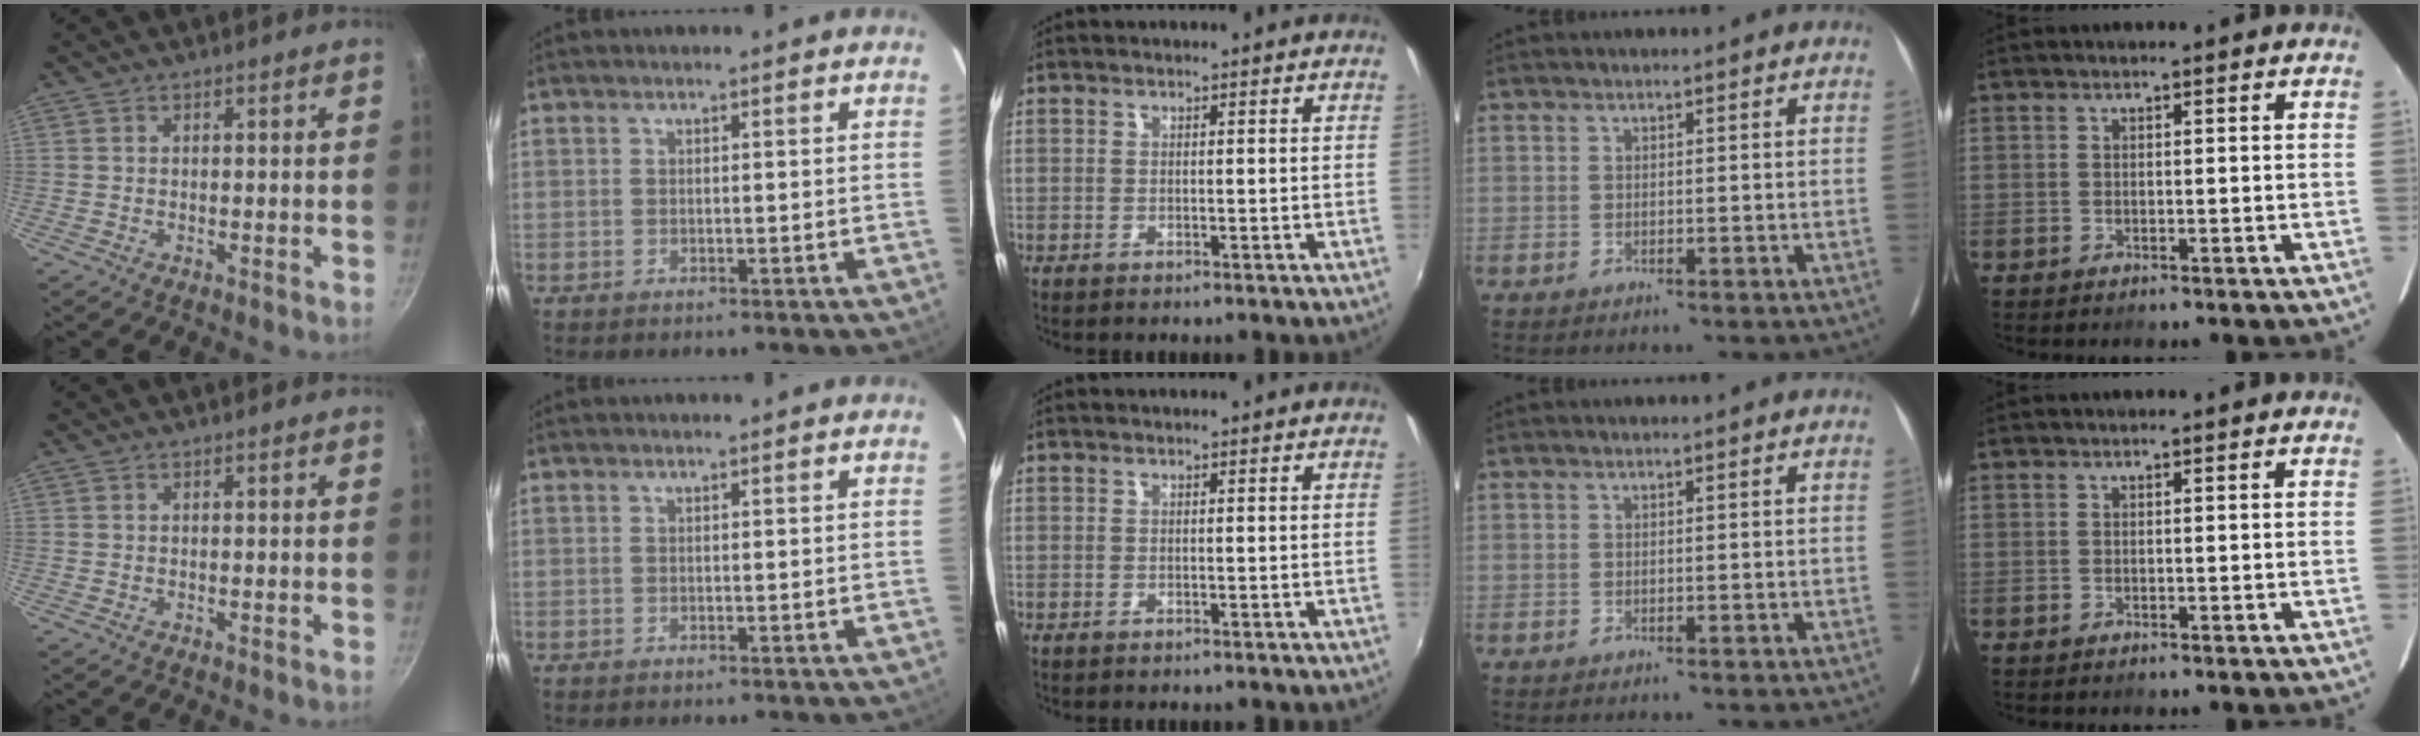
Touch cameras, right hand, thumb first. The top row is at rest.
{}